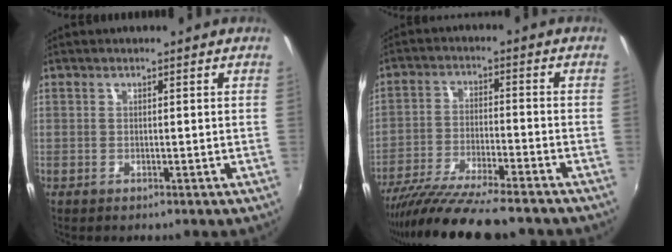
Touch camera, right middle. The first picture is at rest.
{"total": 15.6, "force": [-13.3, 1.2, 8.0], "torque": [-0.164, -0.040, -0.226]}